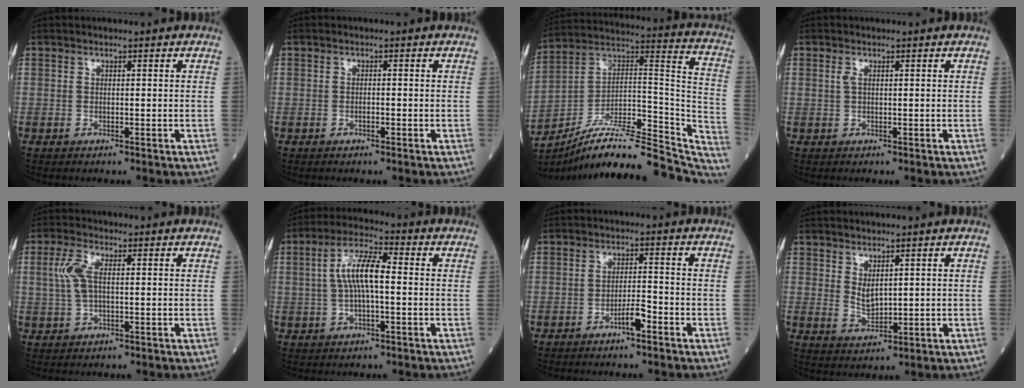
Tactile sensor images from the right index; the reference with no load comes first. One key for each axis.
{"total": 0.8, "fx": -0.4, "fy": 0.1, "fz": 0.6, "tx": -0.009, "ty": 0.000, "tz": -0.007}
{"total": 26.0, "fx": -22.4, "fy": 5.3, "fz": 12.1, "tx": -0.133, "ty": 0.038, "tz": -0.339}
{"total": 0.9, "fx": 0.3, "fy": 0.3, "fz": 0.8, "tx": -0.020, "ty": 0.001, "tz": 0.005}
{"total": 4.2, "fx": 0.7, "fy": 1.6, "fz": 3.8, "tx": -0.102, "ty": 0.009, "tz": 0.014}
{"total": 7.6, "fx": 0.3, "fy": 1.8, "fz": 7.4, "tx": -0.148, "ty": 0.020, "tz": 0.003}
{"total": 3.0, "fx": -2.0, "fy": 0.2, "fz": 2.2, "tx": -0.033, "ty": 0.001, "tz": -0.036}
{"total": 2.7, "fx": 1.2, "fy": 1.2, "fz": 2.2, "tx": -0.043, "ty": -0.007, "tz": 0.032}